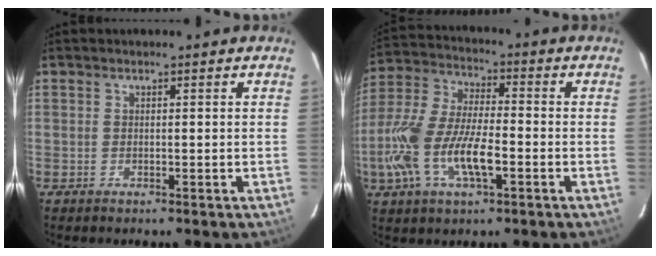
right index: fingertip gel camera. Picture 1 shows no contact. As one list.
[{"total": 16.0, "force": [-5.1, 5.9, 13.9], "torque": [-0.304, -0.007, -0.099]}]